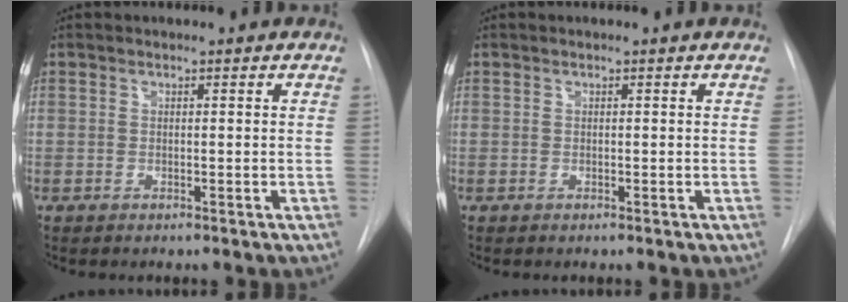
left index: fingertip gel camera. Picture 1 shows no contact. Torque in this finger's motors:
{"motor_torque": [-0.05, 0.11, 0.00, 0.00]}